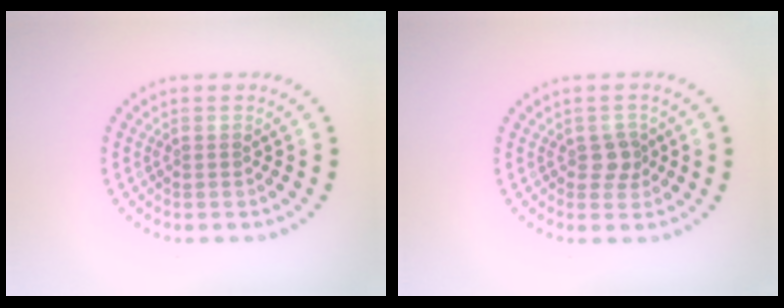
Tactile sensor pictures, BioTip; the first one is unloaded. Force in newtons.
{"total": 1.6, "press": 1.4, "slide": 0.7}